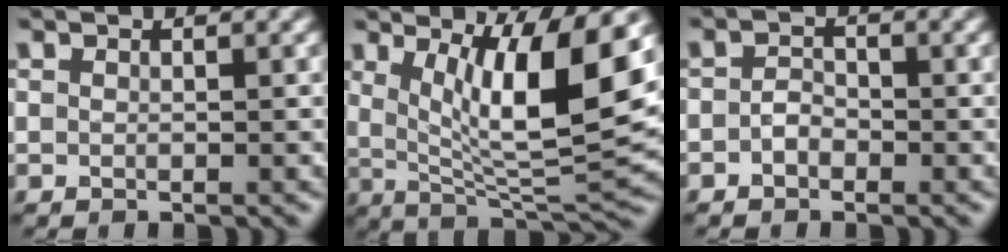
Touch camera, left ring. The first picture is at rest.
{"total": 10.6, "force": [2.8, 2.6, 9.9], "torque": [-0.155, -0.014, 0.052]}
{"total": 1.5, "force": [-0.6, 1.0, 0.9], "torque": [-0.018, 0.002, -0.014]}